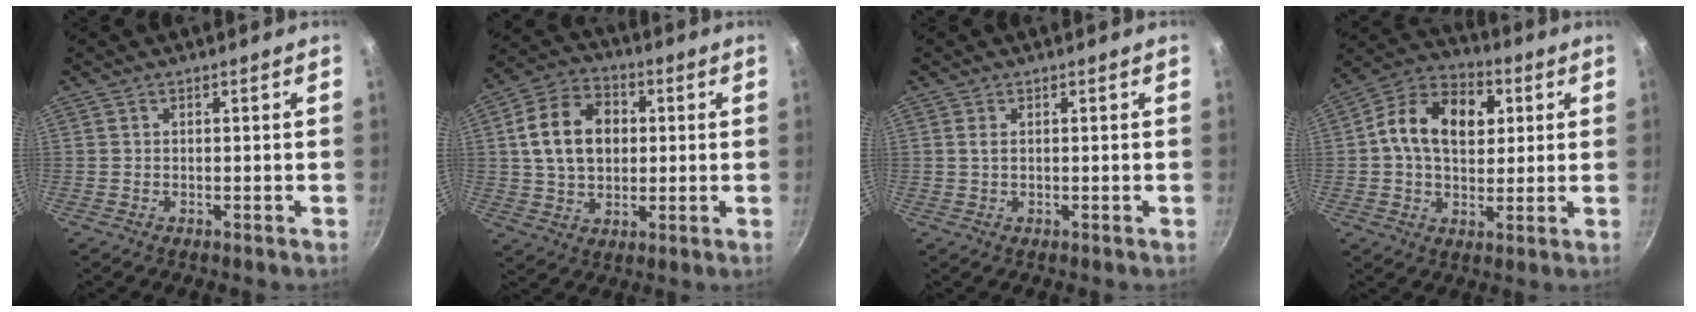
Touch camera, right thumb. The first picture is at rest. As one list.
[{"total": 14.0, "force": [2.1, 10.2, 9.3], "torque": [-0.141, 0.014, 0.029]}, {"total": 1.1, "force": [0.3, 0.5, 0.9], "torque": [-0.018, 0.000, 0.005]}, {"total": 15.5, "force": [3.1, 10.7, 10.8], "torque": [-0.150, 0.013, 0.033]}]